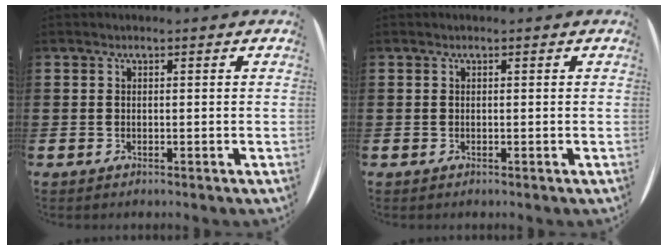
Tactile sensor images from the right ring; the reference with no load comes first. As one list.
[{"total": 0.0}]